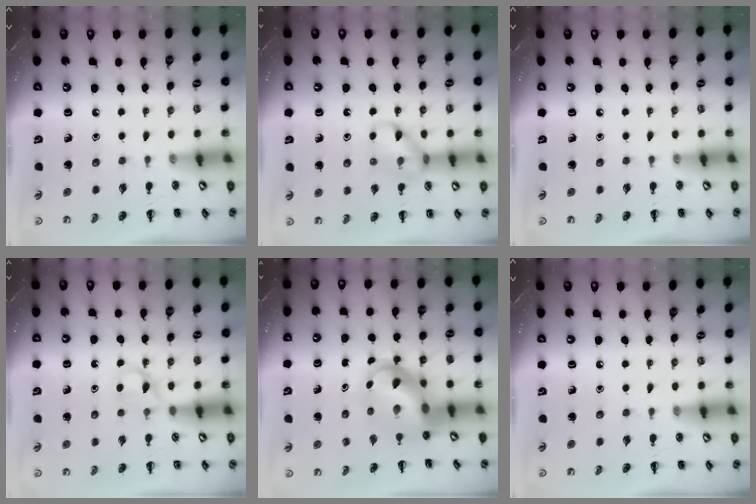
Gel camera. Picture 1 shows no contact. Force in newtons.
{"total": 10.4, "press": 10.3, "slide": 0.4}
{"total": 0.0}
{"total": 3.8, "press": 3.6, "slide": 1.4}
{"total": 9.1, "press": 8.7, "slide": 2.6}
{"total": 0.0}